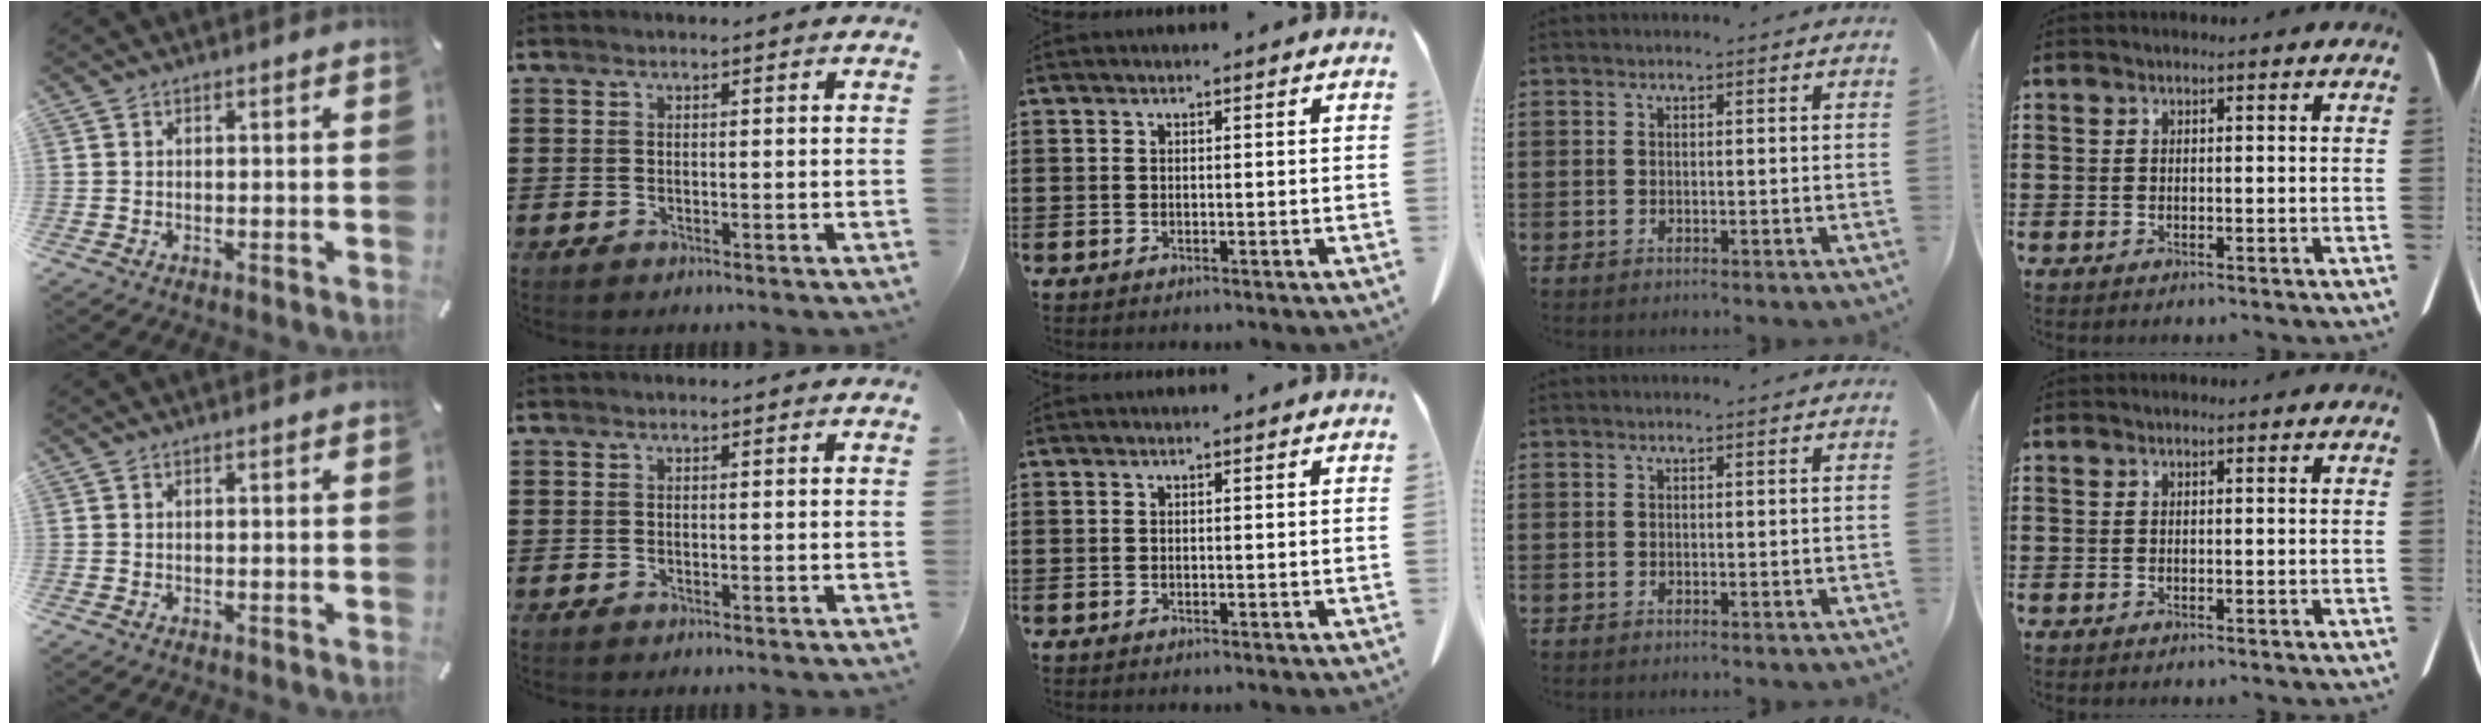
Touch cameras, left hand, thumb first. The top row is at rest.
{}